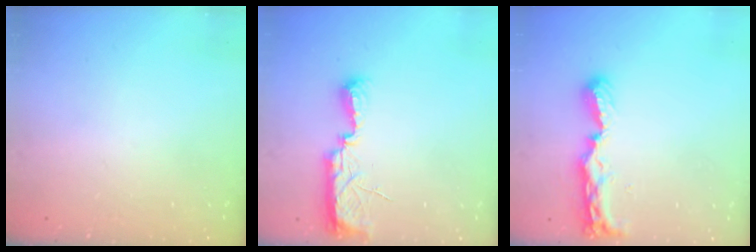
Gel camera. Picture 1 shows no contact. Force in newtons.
{"total": 10.2, "press": 8.9, "slide": 5.1}
{"total": 8.4, "press": 8.4, "slide": 0.4}